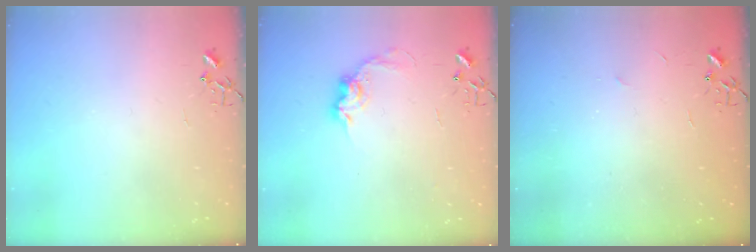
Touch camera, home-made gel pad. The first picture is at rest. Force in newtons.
{"total": 10.0, "press": 10.0, "slide": 0.6}
{"total": 2.2, "press": 2.2, "slide": 0.3}